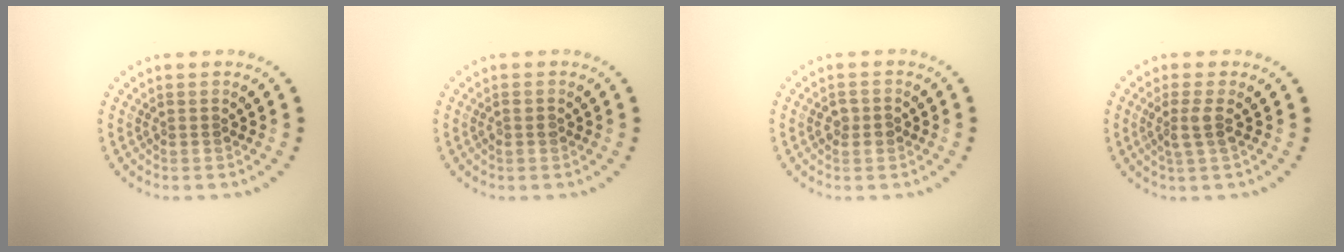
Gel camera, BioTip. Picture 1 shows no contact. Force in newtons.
{"total": 0.8, "press": 0.8, "slide": 0.3}
{"total": 1.4, "press": 1.4, "slide": 0.1}
{"total": 1.9, "press": 1.5, "slide": 1.2}